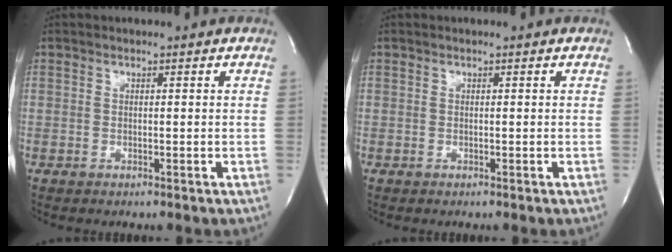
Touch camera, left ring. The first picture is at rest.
{"total": 0.0}